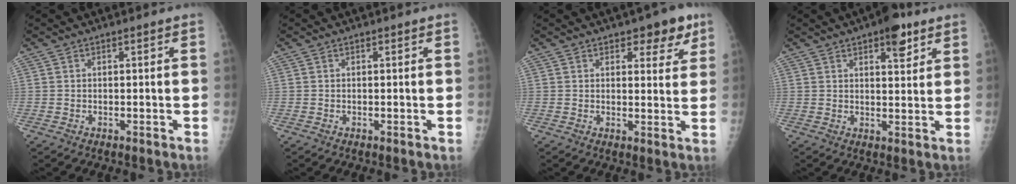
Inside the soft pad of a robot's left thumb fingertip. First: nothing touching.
{"total": 0.0}
{"total": 6.3, "force": [3.9, 3.2, 3.9], "torque": [-0.016, -0.017, 0.046]}
{"total": 6.4, "force": [3.8, 2.6, 4.5], "torque": [-0.043, -0.017, 0.047]}